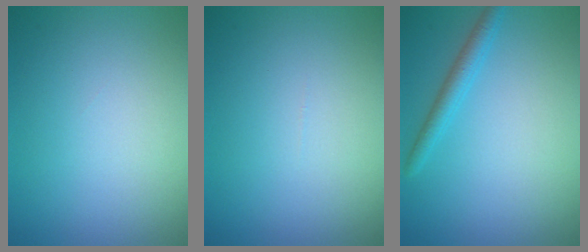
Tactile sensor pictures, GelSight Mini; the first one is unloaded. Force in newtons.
{"total": 0.0}
{"total": 1.9, "press": 1.9, "slide": 0.2}